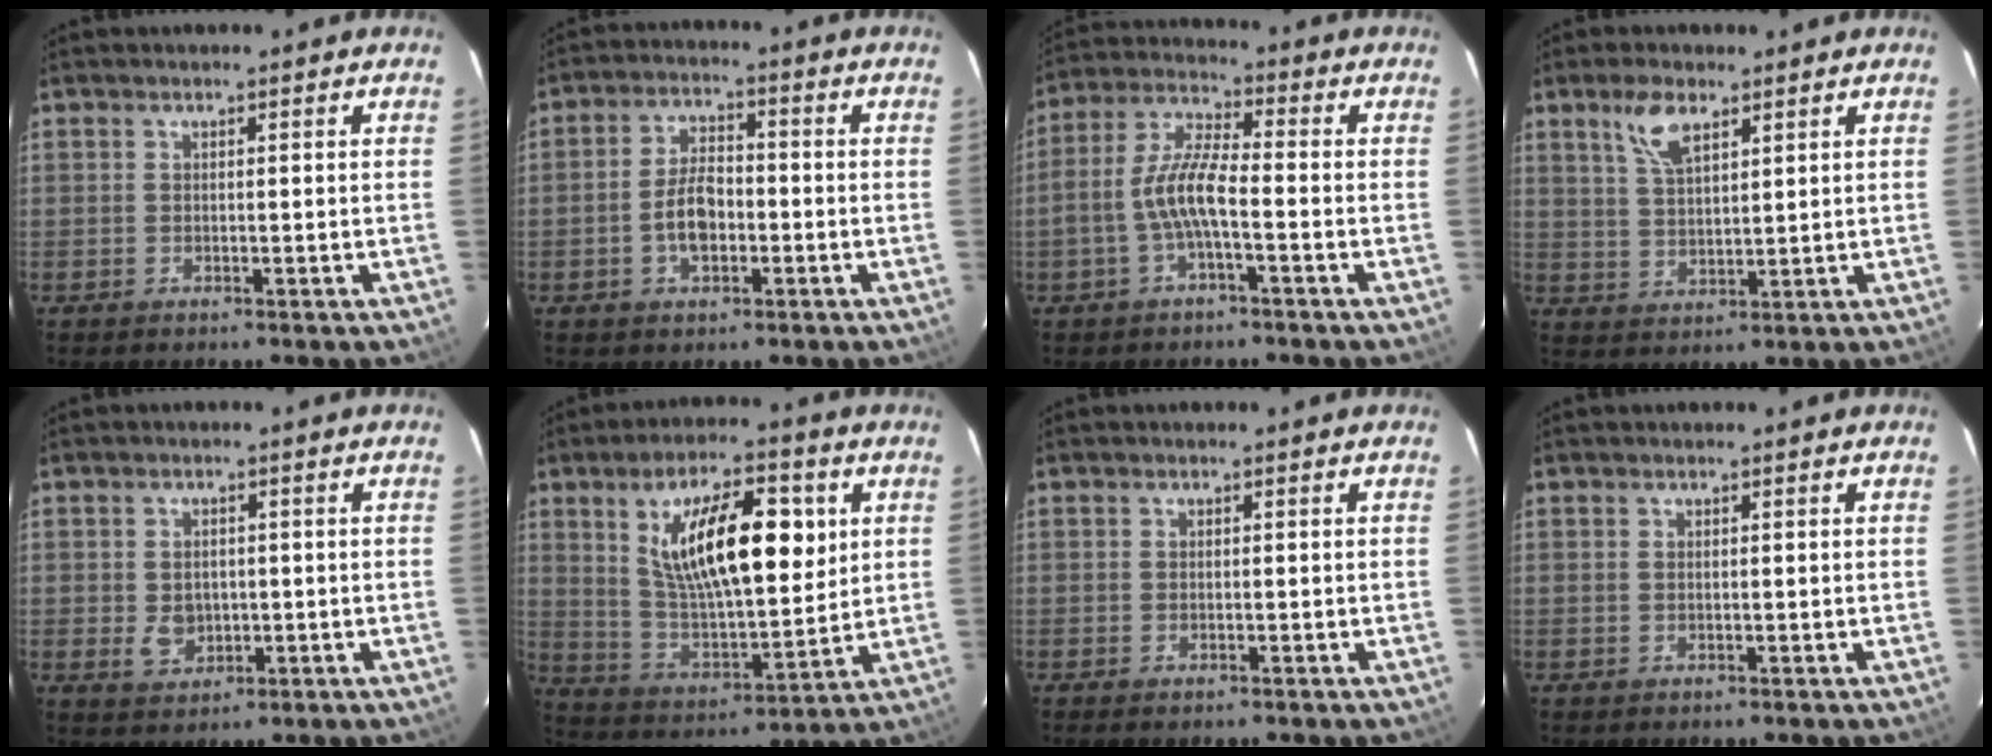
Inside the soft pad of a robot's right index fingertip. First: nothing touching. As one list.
[{"total": 6.5, "force": [-1.9, 3.6, 5.1], "torque": [-0.102, 0.010, -0.029]}, {"total": 7.5, "force": [-2.5, 1.8, 6.9], "torque": [-0.155, 0.013, -0.048]}, {"total": 6.2, "force": [3.7, 2.5, 4.2], "torque": [-0.082, 0.009, 0.075]}, {"total": 4.4, "force": [-0.6, 3.6, 2.4], "torque": [-0.044, -0.002, -0.002]}, {"total": 19.0, "force": [6.1, 7.2, 16.5], "torque": [-0.279, 0.009, 0.115]}, {"total": 0.8, "force": [-0.7, 0.3, 0.4], "torque": [-0.009, -0.003, -0.014]}, {"total": 0.0}]